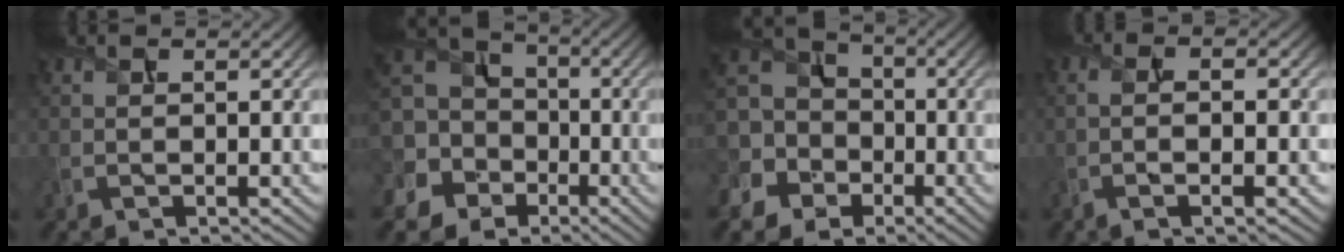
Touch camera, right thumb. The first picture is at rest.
{"total": 13.4, "force": [-2.0, 12.0, 5.6], "torque": [-0.209, 0.003, -0.062]}
{"total": 11.8, "force": [-1.9, 10.4, 5.1], "torque": [-0.175, 0.005, -0.068]}
{"total": 3.8, "force": [-0.9, 0.9, 3.5], "torque": [-0.060, 0.002, -0.022]}